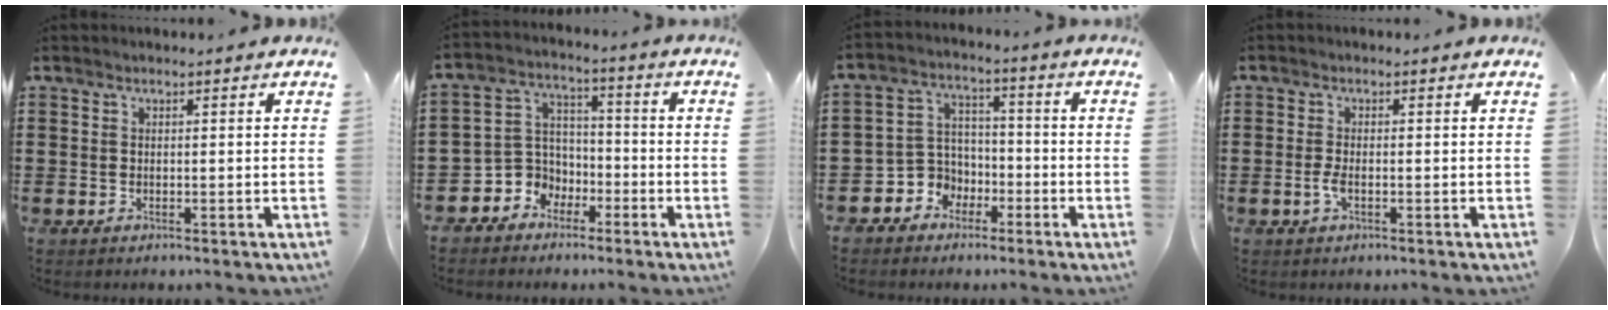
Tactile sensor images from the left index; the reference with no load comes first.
{"total": 5.9, "force": [-3.4, 4.8, 0.3], "torque": [-0.041, 0.004, -0.073]}
{"total": 5.6, "force": [-3.1, 4.7, 0.7], "torque": [-0.040, 0.005, -0.064]}
{"total": 1.8, "force": [-0.5, 0.5, 1.7], "torque": [-0.039, -0.003, -0.011]}